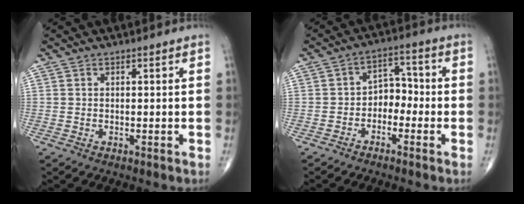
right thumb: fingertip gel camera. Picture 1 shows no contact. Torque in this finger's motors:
{"motor_torque": [-0.33, 0.08, 0.23, 0.16, 0.03]}